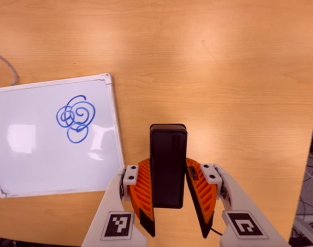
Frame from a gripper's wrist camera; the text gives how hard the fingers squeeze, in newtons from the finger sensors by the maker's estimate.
{"total": 5.7, "left": 5.1, "right": 6.4}